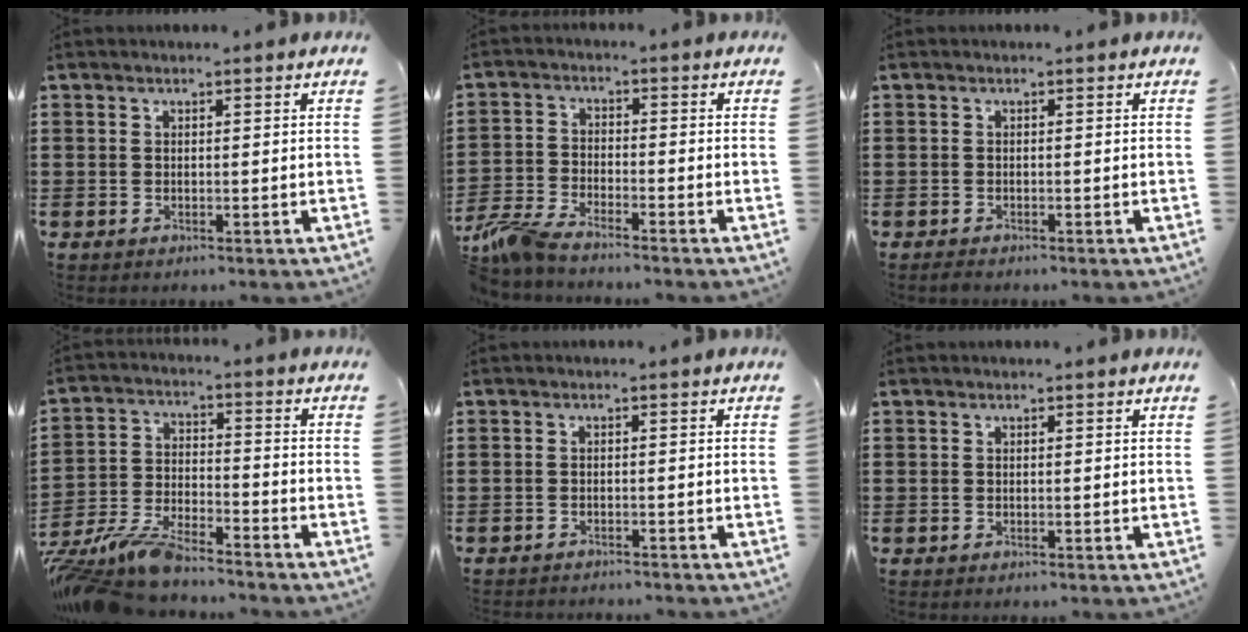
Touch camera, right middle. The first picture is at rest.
{"total": 5.2, "force": [-4.6, 0.8, 2.3], "torque": [-0.072, -0.008, -0.096]}
{"total": 0.7, "force": [-0.6, 0.2, 0.2], "torque": [-0.004, -0.003, -0.012]}
{"total": 8.5, "force": [-7.9, 1.2, 2.7], "torque": [-0.064, 0.008, -0.159]}
{"total": 1.0, "force": [-1.0, -0.1, 0.0], "torque": [-0.003, 0.001, -0.022]}
{"total": 0.0}